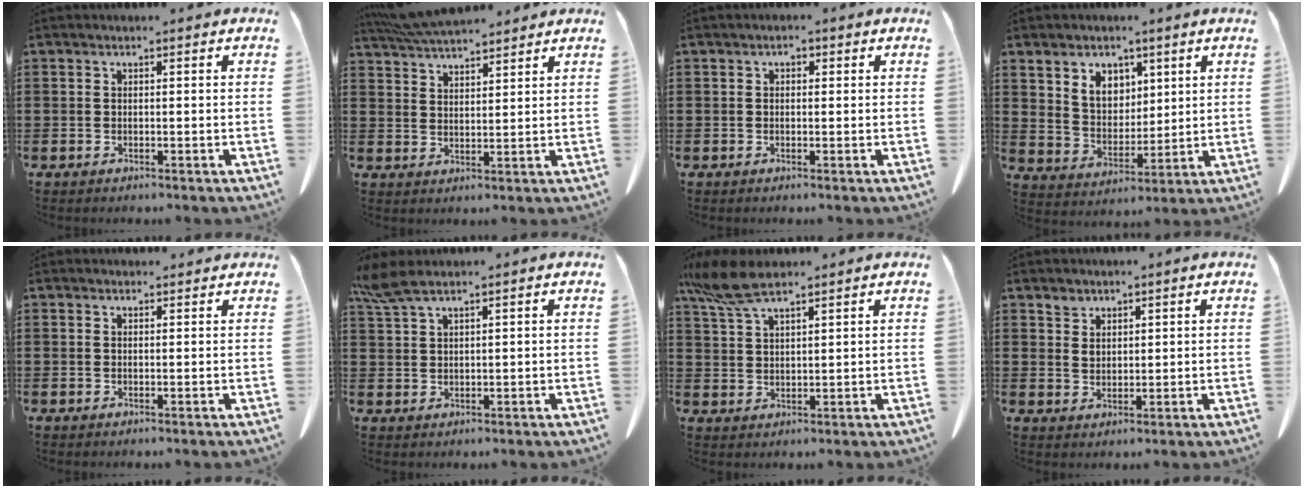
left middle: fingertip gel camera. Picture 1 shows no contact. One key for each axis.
{"total": 6.1, "fx": 5.6, "fy": 1.1, "fz": 2.0, "tx": -0.057, "ty": -0.013, "tz": 0.105}
{"total": 0.9, "fx": -0.1, "fy": 0.6, "fz": 0.6, "tx": -0.012, "ty": 0.004, "tz": -0.002}
{"total": 6.1, "fx": 3.9, "fy": 4.4, "fz": 1.7, "tx": -0.059, "ty": 0.003, "tz": 0.074}
{"total": 0.7, "fx": 0.7, "fy": 0.2, "fz": 0.1, "tx": -0.005, "ty": 0.002, "tz": 0.014}
{"total": 4.4, "fx": 3.2, "fy": 0.9, "fz": 2.8, "tx": -0.072, "ty": -0.008, "tz": 0.059}
{"total": 7.6, "fx": 5.6, "fy": 1.8, "fz": 4.9, "tx": -0.122, "ty": -0.011, "tz": 0.100}
{"total": 2.3, "fx": 1.8, "fy": 1.3, "fz": 0.4, "tx": -0.013, "ty": 0.001, "tz": 0.037}